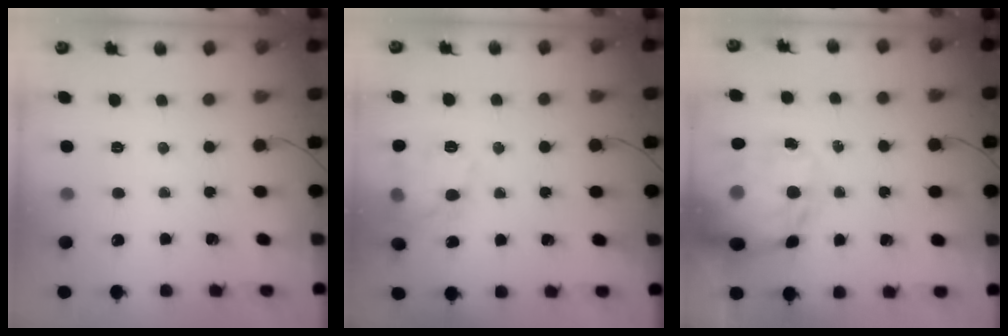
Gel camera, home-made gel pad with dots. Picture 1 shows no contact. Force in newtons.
{"total": 11.4, "press": 11.4, "slide": 0.3}
{"total": 21.5, "press": 20.9, "slide": 5.0}